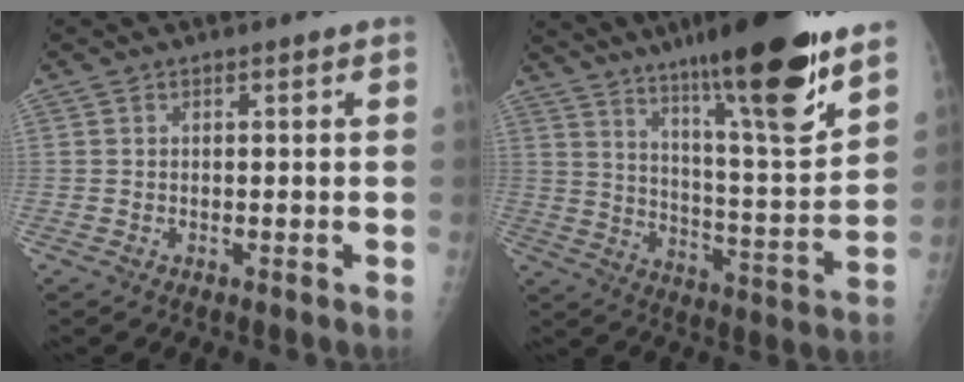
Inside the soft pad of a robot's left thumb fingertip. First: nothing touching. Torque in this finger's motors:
{"motor_torque": [2.62, 1.18, 1.49, -1.28, 0.47]}